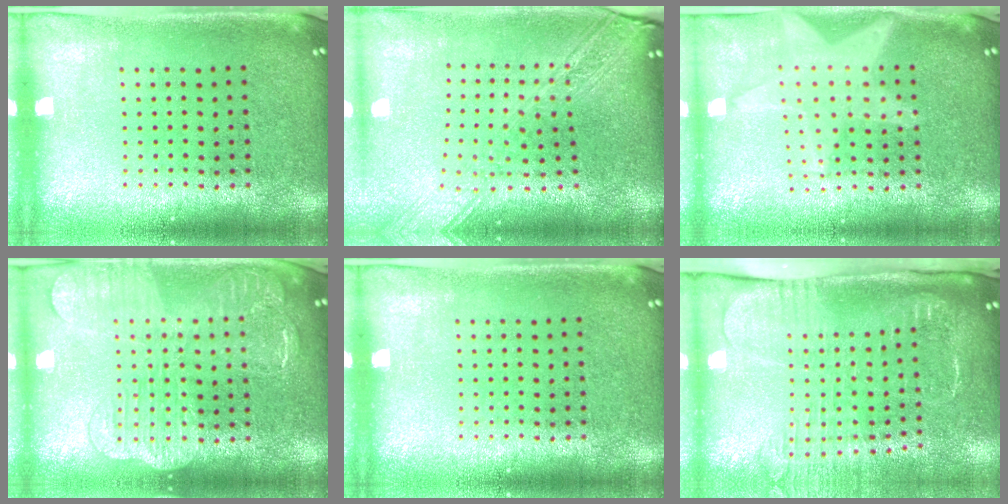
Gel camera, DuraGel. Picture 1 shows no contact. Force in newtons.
{"total": 2.8, "press": 2.2, "slide": 1.7}
{"total": 1.3, "press": 1.3, "slide": 0.5}
{"total": 2.8, "press": 2.8, "slide": 0.6}
{"total": 0.0}
{"total": 2.7, "press": 2.0, "slide": 1.7}